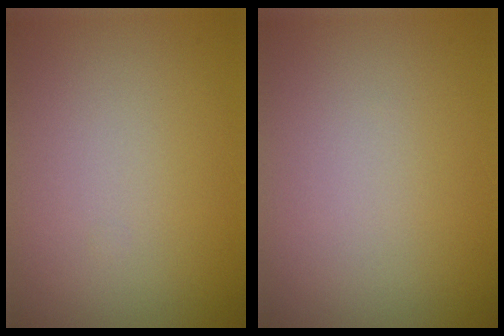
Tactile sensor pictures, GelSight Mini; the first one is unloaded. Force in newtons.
{"total": 0.0}